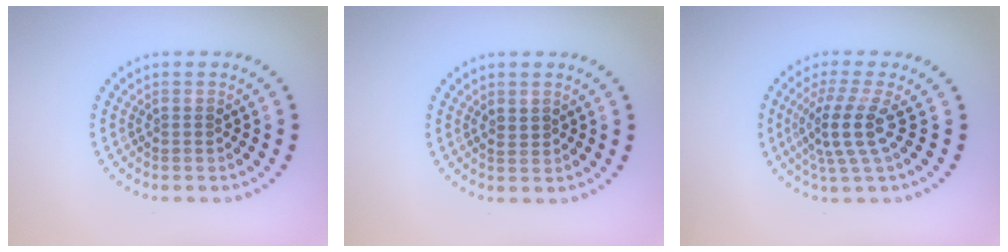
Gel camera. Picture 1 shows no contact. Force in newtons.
{"total": 0.6, "press": 0.5, "slide": 0.3}
{"total": 3.9, "press": 2.7, "slide": 2.8}